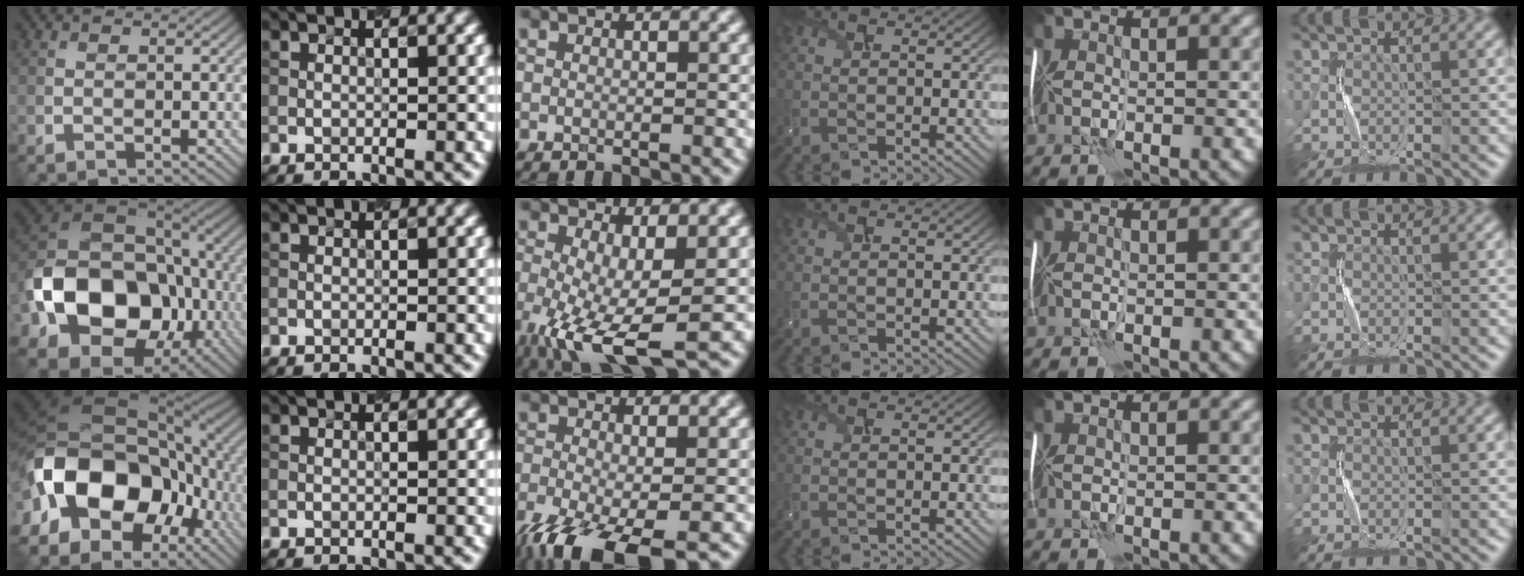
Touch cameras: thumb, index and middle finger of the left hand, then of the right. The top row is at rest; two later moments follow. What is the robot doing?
{"motion": "shake", "object": "handbell"}